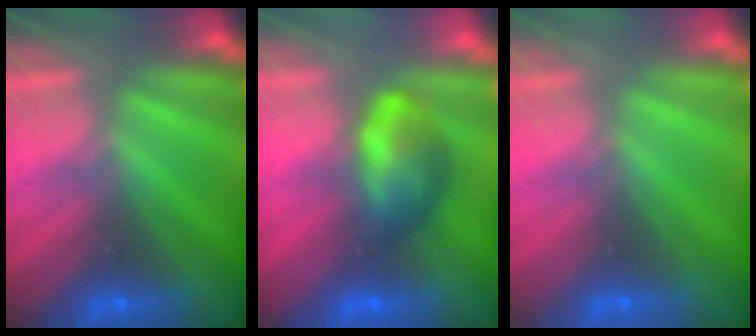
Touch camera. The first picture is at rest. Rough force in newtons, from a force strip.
{"total": 7.5}
{"total": 1.7}